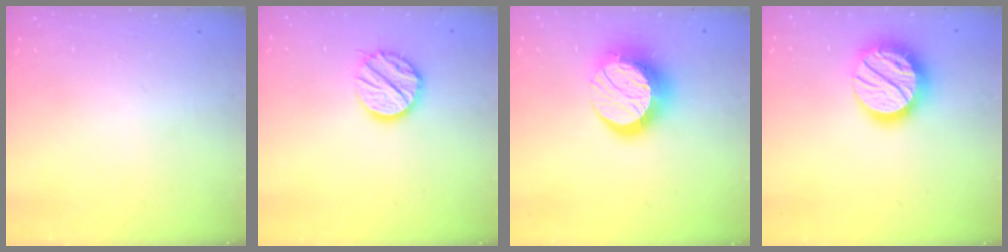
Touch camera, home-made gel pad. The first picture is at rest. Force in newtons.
{"total": 12.6, "press": 12.6, "slide": 0.8}
{"total": 15.0, "press": 14.9, "slide": 1.2}
{"total": 18.6, "press": 18.5, "slide": 1.6}